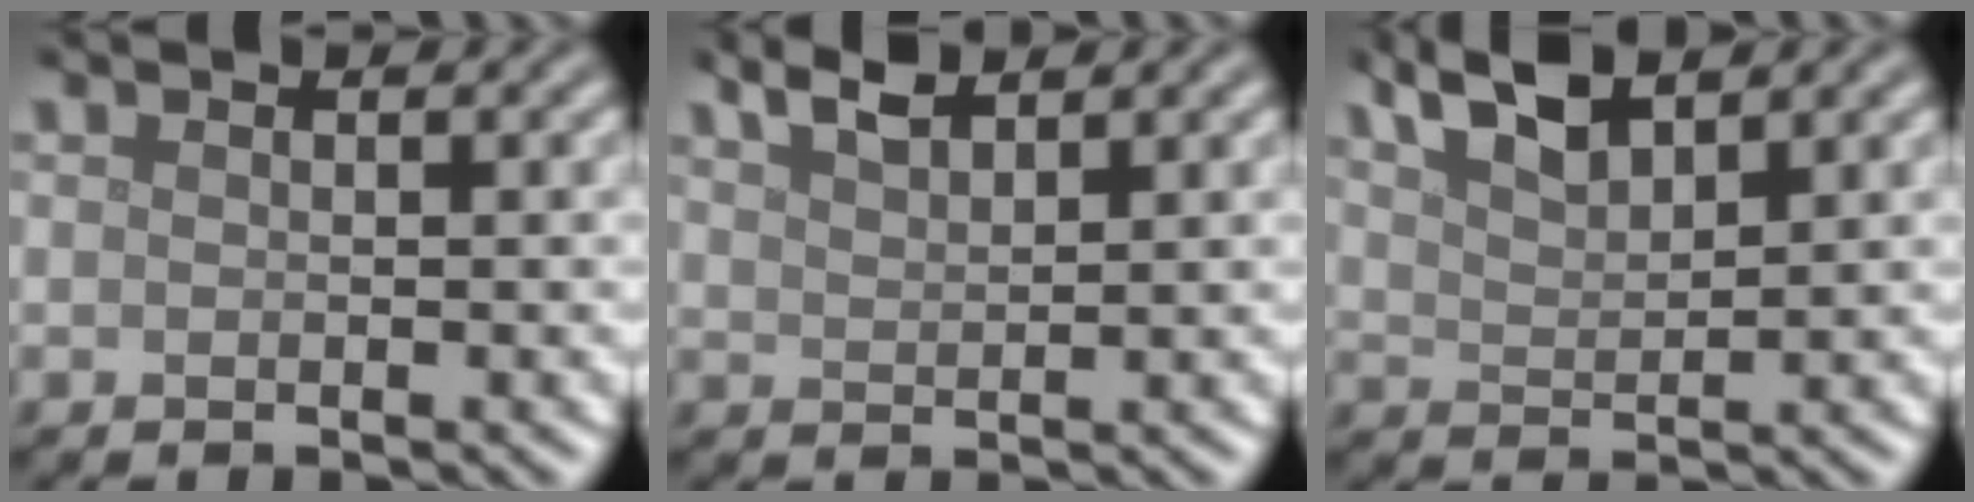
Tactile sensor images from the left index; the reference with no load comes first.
{"total": 2.5, "force": [2.1, 0.5, 1.2], "torque": [-0.021, 0.012, 0.038]}
{"total": 4.0, "force": [3.1, 1.0, 2.3], "torque": [-0.052, 0.008, 0.060]}